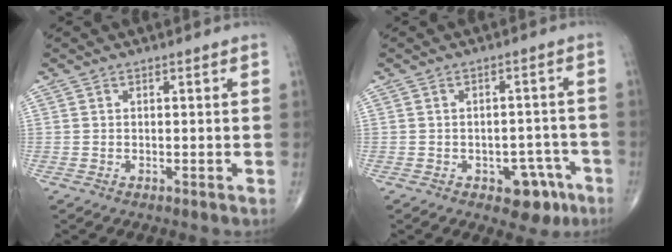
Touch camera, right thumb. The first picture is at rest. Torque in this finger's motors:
{"motor_torque": [2.68, 2.21, 0.27, -0.60, 0.00]}